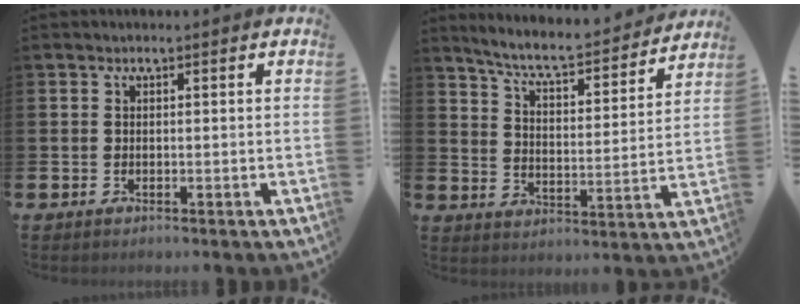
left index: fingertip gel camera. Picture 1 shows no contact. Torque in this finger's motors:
{"motor_torque": [0.89, -0.88, 0.33, 0.15]}